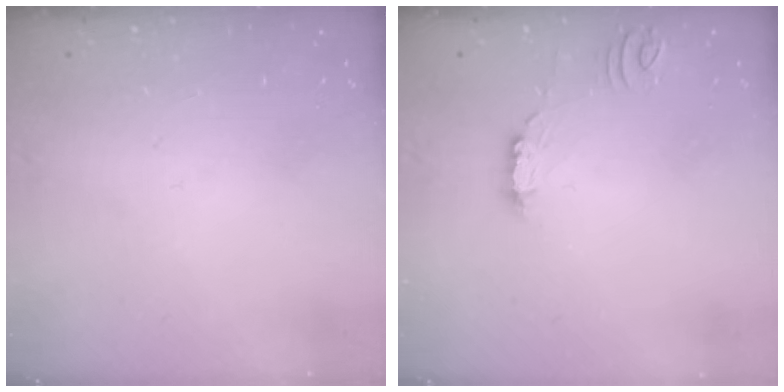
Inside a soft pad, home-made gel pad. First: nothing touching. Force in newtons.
{"total": 4.9, "press": 4.8, "slide": 0.5}